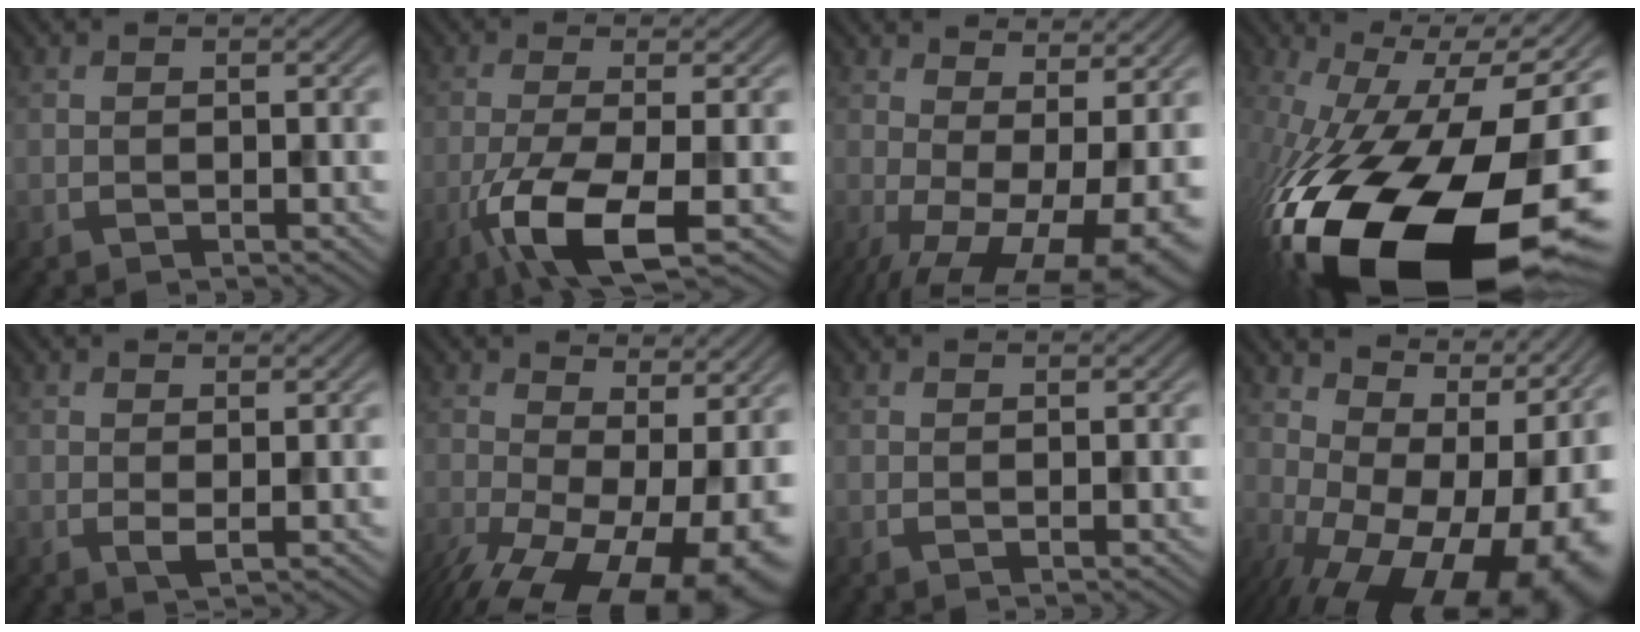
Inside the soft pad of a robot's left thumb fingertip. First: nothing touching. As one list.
[{"total": 9.0, "force": [-4.4, 2.3, 7.5], "torque": [-0.134, -0.013, -0.082]}, {"total": 13.9, "force": [-3.3, 6.1, 12.0], "torque": [-0.173, -0.016, -0.020]}, {"total": 22.6, "force": [-9.3, 11.8, 17.0], "torque": [-0.338, -0.089, -0.122]}, {"total": 0.8, "force": [0.5, 0.1, 0.6], "torque": [-0.012, -0.006, 0.013]}, {"total": 16.1, "force": [-5.5, 7.9, 12.9], "torque": [-0.222, -0.051, -0.056]}, {"total": 0.6, "force": [0.3, 0.2, 0.5], "torque": [-0.004, -0.001, 0.005]}, {"total": 17.5, "force": [-3.0, 10.5, 13.6], "torque": [-0.135, 0.015, -0.016]}]